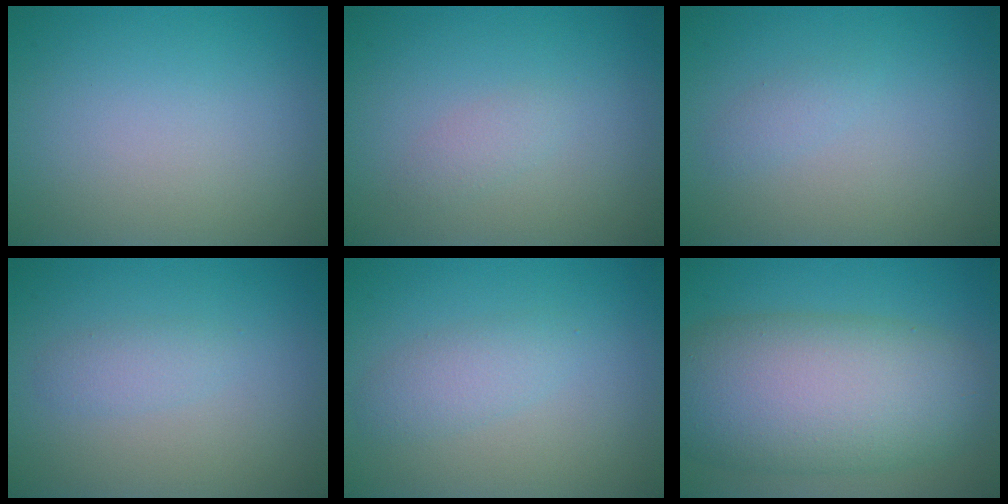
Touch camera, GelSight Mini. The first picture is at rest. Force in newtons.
{"total": 1.1, "press": 1.1, "slide": 0.0}
{"total": 0.8, "press": 0.8, "slide": 0.0}
{"total": 1.3, "press": 1.3, "slide": 0.0}
{"total": 2.0, "press": 2.0, "slide": 0.1}
{"total": 11.6, "press": 11.5, "slide": 0.5}